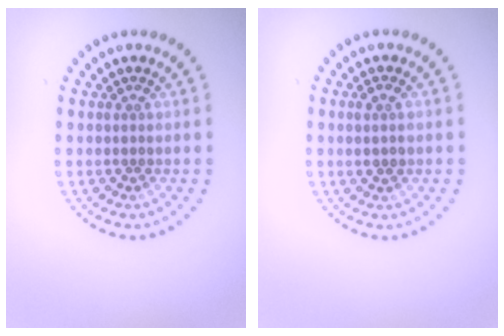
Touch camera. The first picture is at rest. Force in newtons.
{"total": 1.6, "press": 1.5, "slide": 0.5}